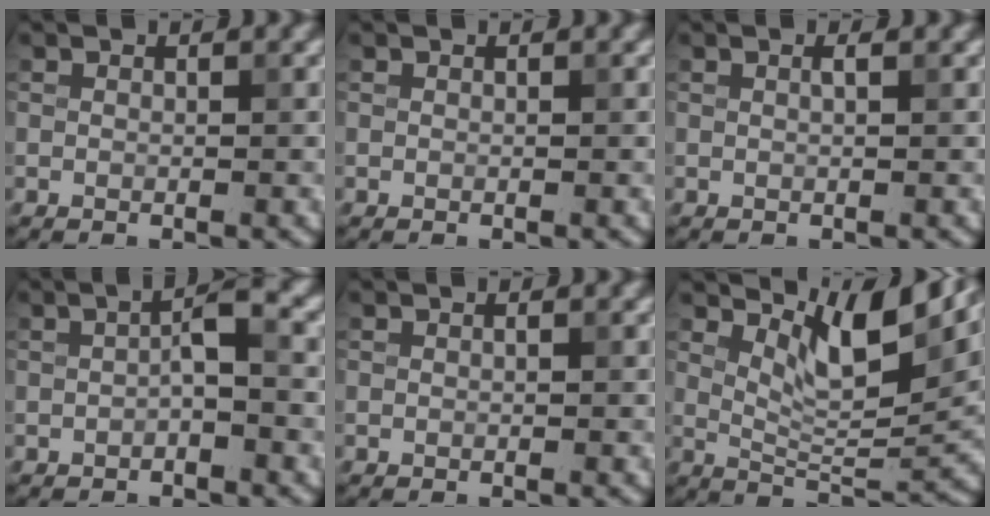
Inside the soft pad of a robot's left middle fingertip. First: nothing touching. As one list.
[{"total": 0.0}, {"total": 0.7, "force": [0.3, 0.2, 0.6], "torque": [-0.009, 0.004, 0.002]}, {"total": 2.1, "force": [-0.4, 0.5, 2.0], "torque": [-0.037, 0.011, -0.009]}, {"total": 0.0}, {"total": 7.3, "force": [4.5, 2.0, 5.3], "torque": [-0.090, -0.004, 0.076]}]